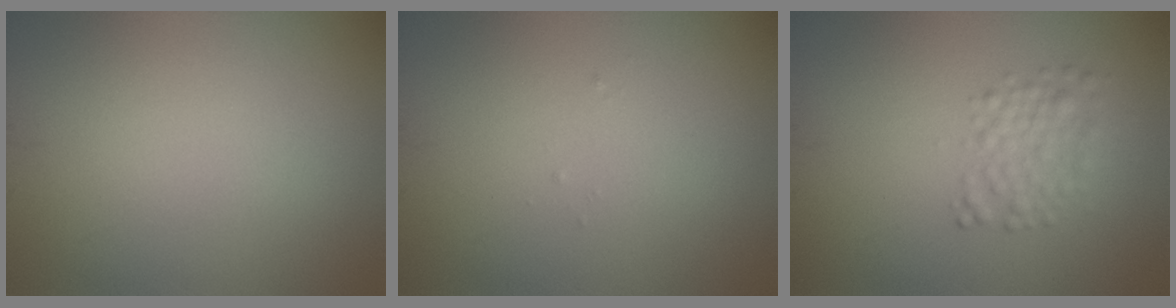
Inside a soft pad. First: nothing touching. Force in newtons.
{"total": 0.0}
{"total": 2.3, "press": 2.3, "slide": 0.0}